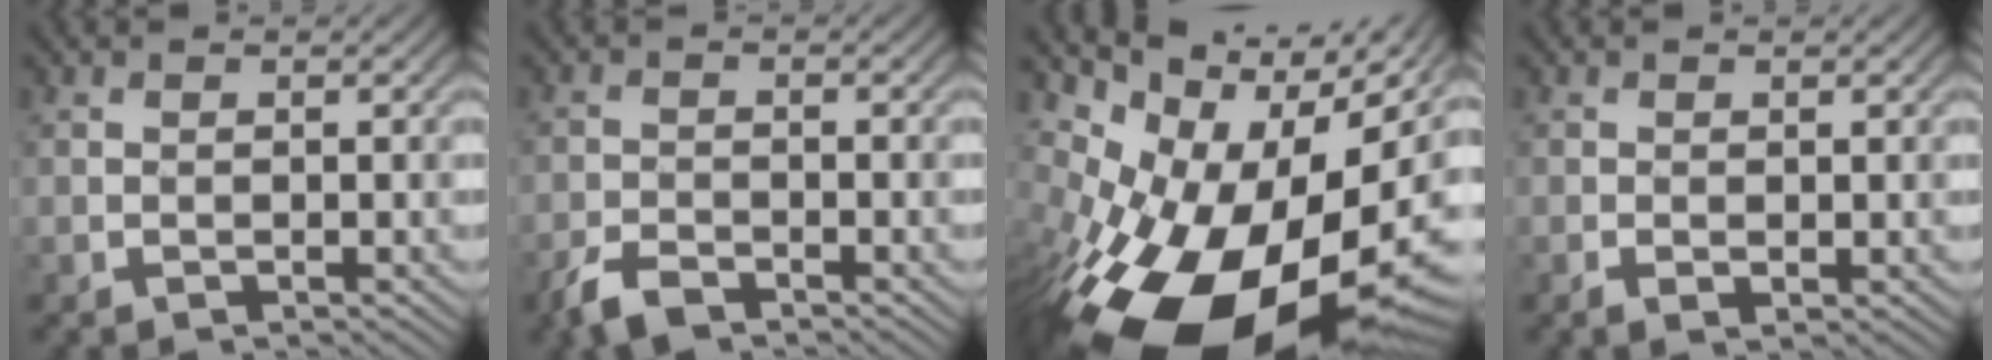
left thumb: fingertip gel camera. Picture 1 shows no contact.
{"total": 3.5, "force": [-2.7, 1.1, 1.9], "torque": [-0.044, -0.005, -0.061]}
{"total": 19.7, "force": [-6.2, 12.3, 14.1], "torque": [-0.232, -0.031, -0.081]}
{"total": 1.0, "force": [-0.1, 0.5, 0.9], "torque": [-0.018, -0.003, -0.002]}